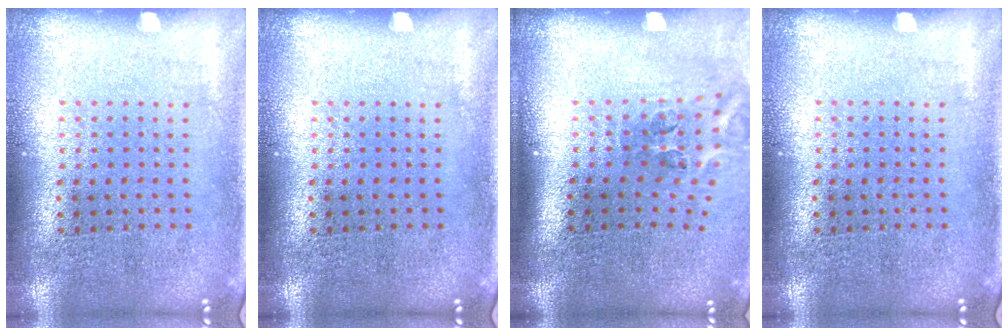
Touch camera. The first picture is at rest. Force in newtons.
{"total": 0.0}
{"total": 2.2, "press": 1.3, "slide": 1.7}
{"total": 0.0}